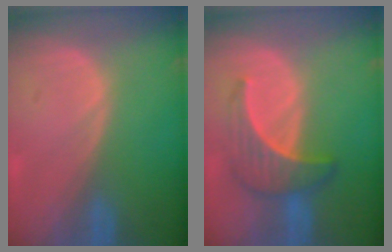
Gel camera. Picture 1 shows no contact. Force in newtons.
{"total": 6.5, "press": 6.3, "slide": 1.7}